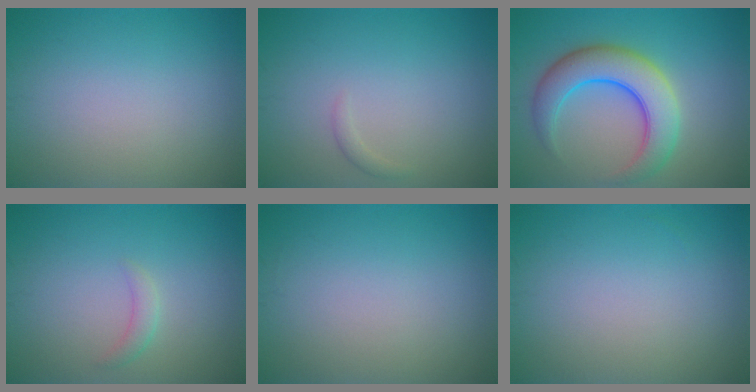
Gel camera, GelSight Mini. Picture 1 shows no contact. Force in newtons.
{"total": 0.7, "press": 0.7, "slide": 0.1}
{"total": 7.0, "press": 7.0, "slide": 0.2}
{"total": 1.2, "press": 1.2, "slide": 0.1}
{"total": 0.0}
{"total": 0.0}